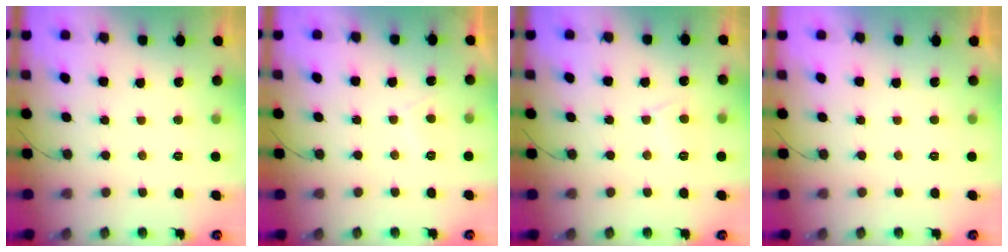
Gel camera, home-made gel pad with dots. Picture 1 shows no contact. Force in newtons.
{"total": 2.8, "press": 2.7, "slide": 0.8}
{"total": 4.7, "press": 4.7, "slide": 0.4}
{"total": 2.1, "press": 2.1, "slide": 0.4}